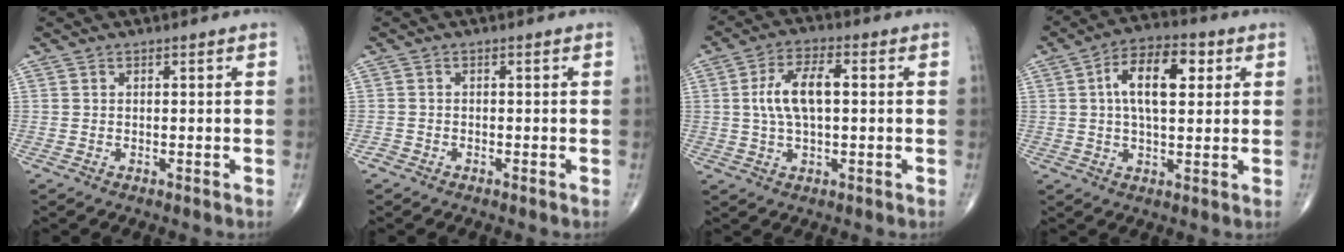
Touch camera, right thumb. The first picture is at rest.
{"total": 0.8, "force": [-0.6, 0.5, 0.0], "torque": [0.001, 0.002, -0.018]}
{"total": 9.0, "force": [0.9, 4.1, 8.0], "torque": [-0.158, 0.014, 0.013]}
{"total": 11.5, "force": [2.8, 5.7, 9.7], "torque": [-0.150, 0.014, 0.039]}